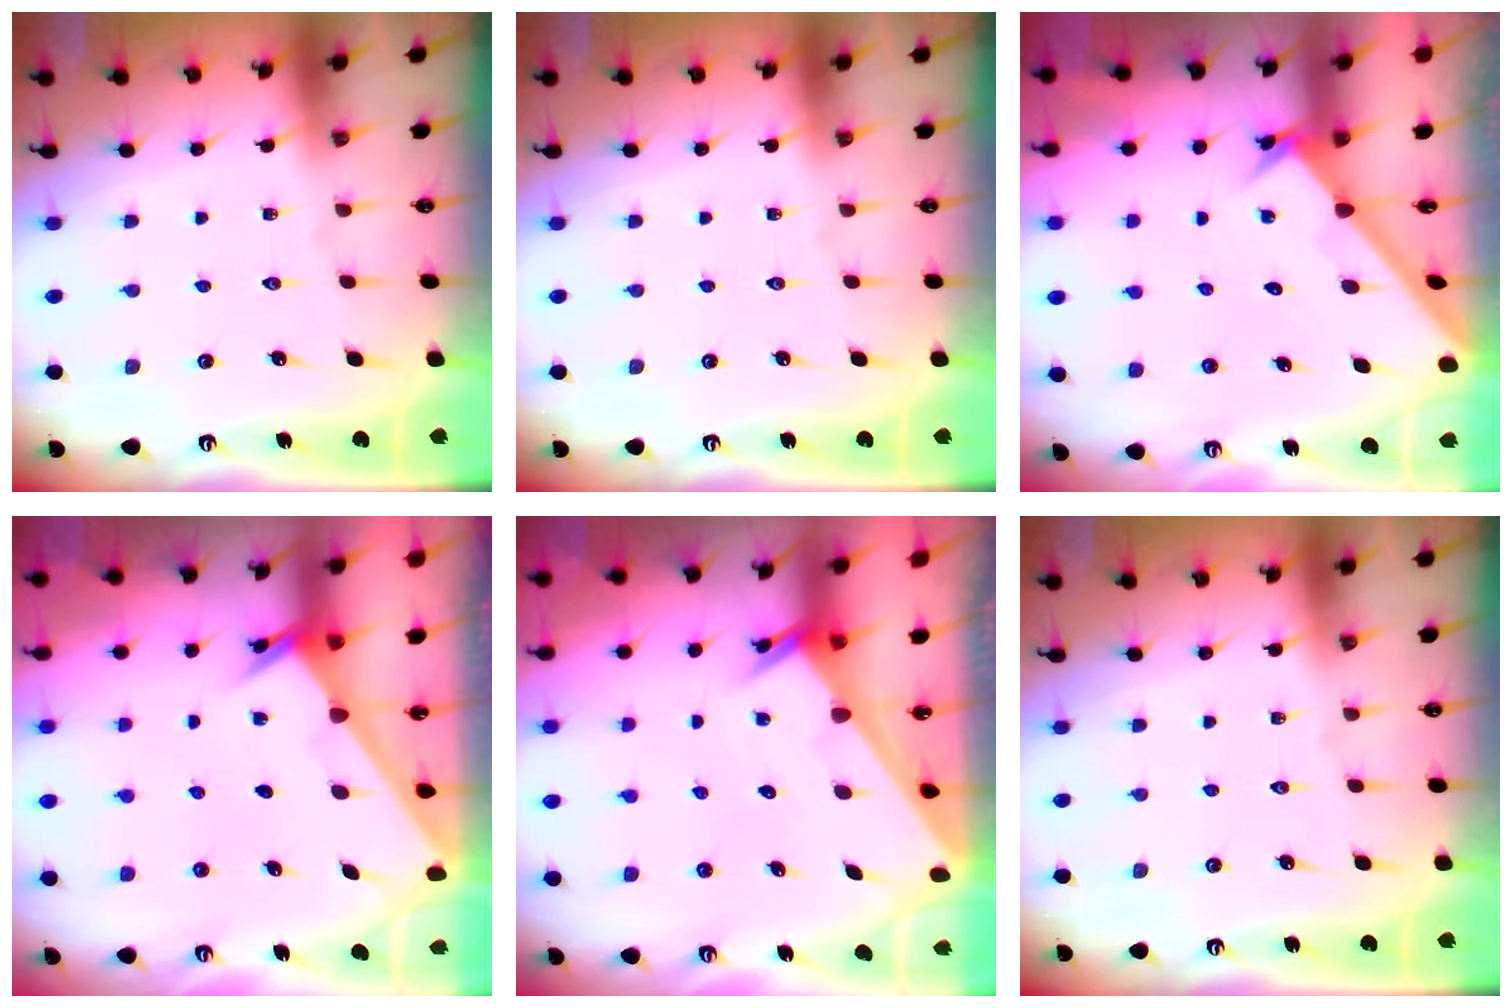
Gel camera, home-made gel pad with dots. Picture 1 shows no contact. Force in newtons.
{"total": 0.0}
{"total": 2.1, "press": 2.1, "slide": 0.2}
{"total": 2.6, "press": 2.6, "slide": 0.2}
{"total": 2.4, "press": 2.4, "slide": 0.1}
{"total": 0.0}